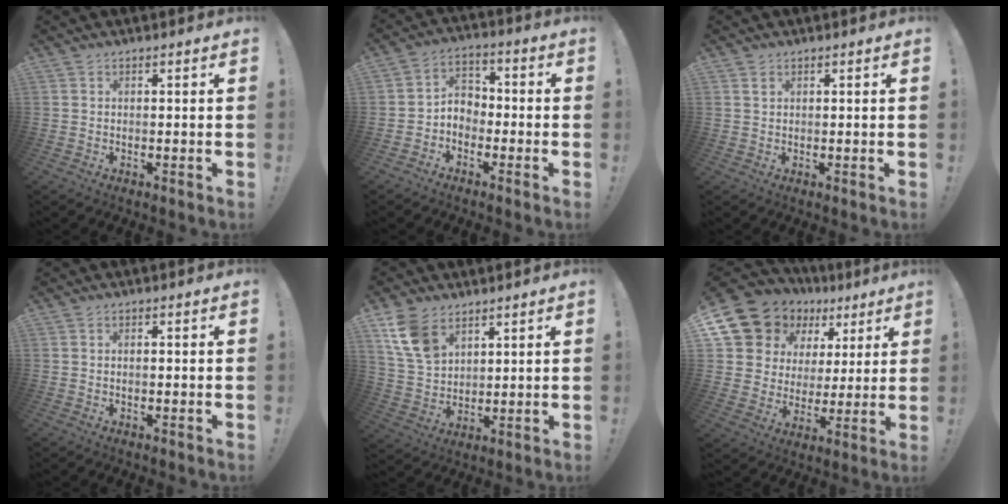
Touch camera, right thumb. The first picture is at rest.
{"total": 5.5, "force": [-2.4, 4.5, 2.1], "torque": [-0.042, 0.016, -0.041]}
{"total": 0.9, "force": [0.6, 0.6, 0.3], "torque": [0.009, -0.006, 0.009]}
{"total": 0.6, "force": [-0.2, 0.2, 0.5], "torque": [-0.009, 0.001, -0.004]}
{"total": 11.9, "force": [6.9, 7.6, 6.0], "torque": [-0.112, -0.028, 0.136]}
{"total": 14.1, "force": [8.5, 10.1, 4.9], "torque": [-0.089, -0.052, 0.176]}